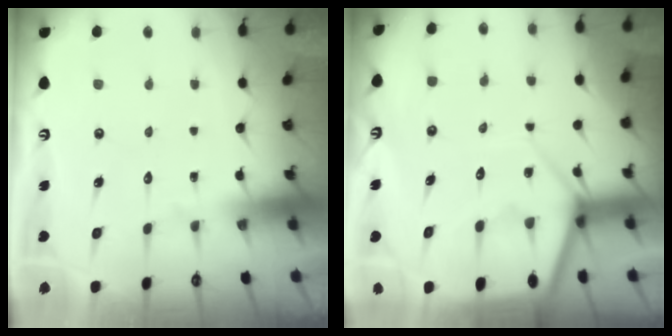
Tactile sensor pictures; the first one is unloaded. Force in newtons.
{"total": 9.3, "press": 9.3, "slide": 0.8}